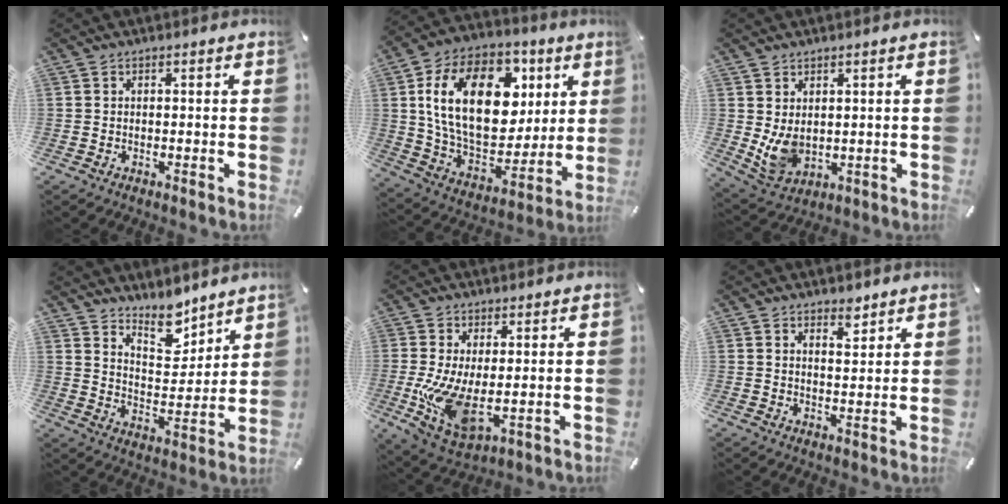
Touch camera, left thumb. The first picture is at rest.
{"total": 24.8, "force": [6.7, 16.2, 17.6], "torque": [-0.321, -0.010, 0.116]}
{"total": 7.1, "force": [1.2, 5.5, 4.4], "torque": [-0.097, -0.013, 0.023]}
{"total": 10.6, "force": [9.2, 4.6, 2.9], "torque": [-0.028, -0.077, 0.167]}
{"total": 11.8, "force": [-0.5, 5.5, 10.4], "torque": [-0.216, -0.025, 0.000]}
{"total": 3.7, "force": [3.1, 1.6, 1.1], "torque": [0.004, -0.024, 0.051]}